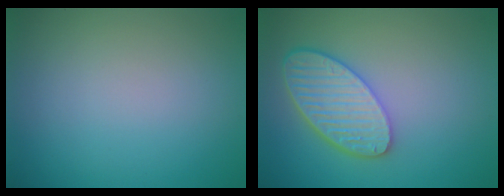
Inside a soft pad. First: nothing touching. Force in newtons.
{"total": 5.6, "press": 4.8, "slide": 2.8}